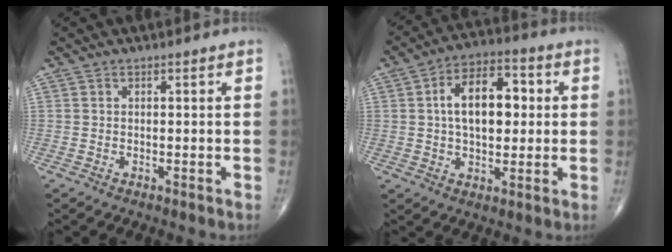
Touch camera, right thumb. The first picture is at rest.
{"total": 12.9, "force": [1.6, 7.4, 10.4], "torque": [-0.144, 0.019, 0.019]}